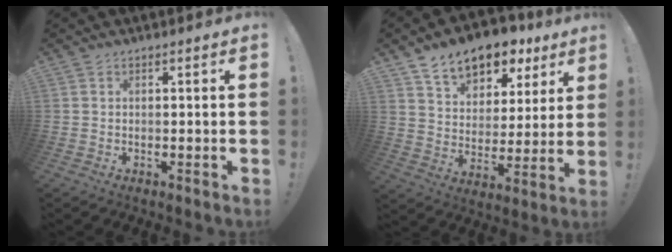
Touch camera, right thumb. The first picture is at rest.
{"total": 13.4, "force": [9.8, 7.4, 5.3], "torque": [-0.074, -0.070, 0.172]}